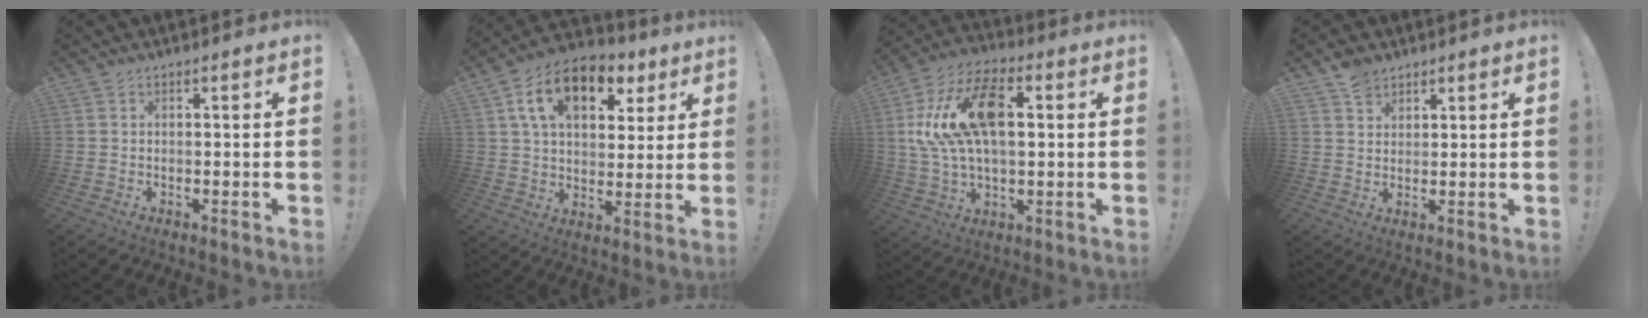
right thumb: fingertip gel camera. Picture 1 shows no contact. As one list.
[{"total": 16.2, "force": [7.7, 9.9, 10.3], "torque": [-0.164, -0.026, 0.137]}, {"total": 19.7, "force": [4.1, 11.1, 15.7], "torque": [-0.280, 0.000, 0.069]}, {"total": 5.4, "force": [4.4, 3.0, 1.0], "torque": [-0.011, -0.022, 0.082]}]